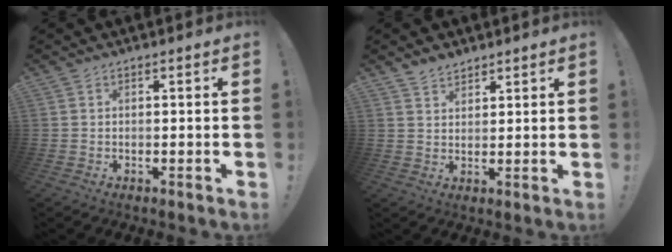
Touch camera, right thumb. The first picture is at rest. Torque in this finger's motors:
{"motor_torque": [0.01, 0.01, 0.00, 0.00, 0.00]}